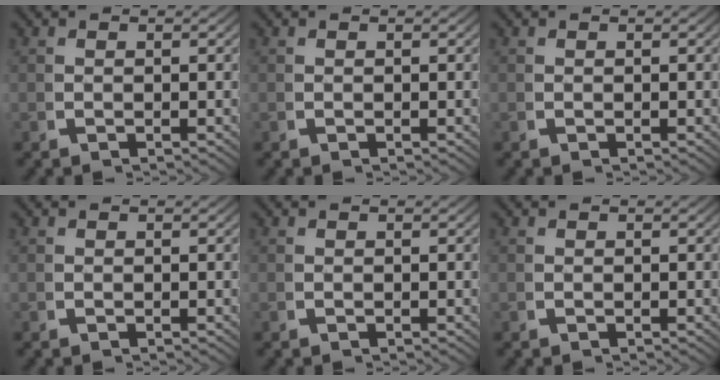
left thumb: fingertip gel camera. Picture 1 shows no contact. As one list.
[{"total": 0.0}, {"total": 0.0}, {"total": 0.0}, {"total": 0.0}, {"total": 0.0}]